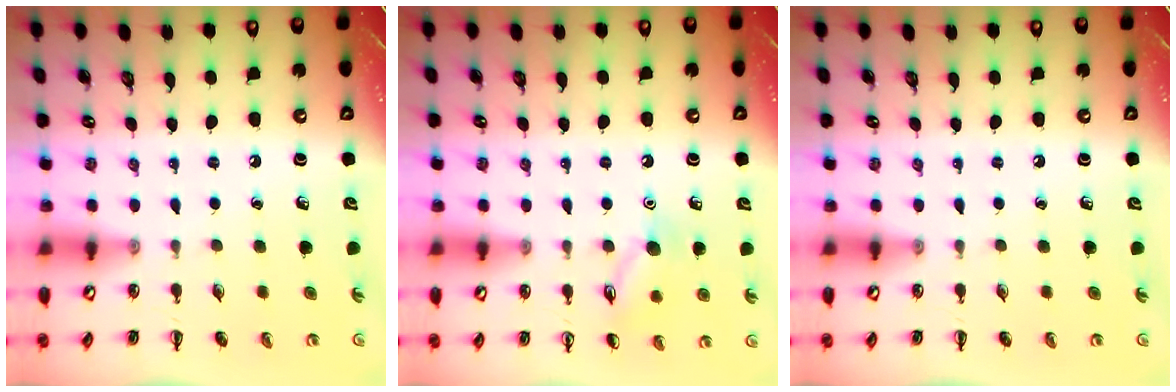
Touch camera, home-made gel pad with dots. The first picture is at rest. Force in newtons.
{"total": 9.1, "press": 9.1, "slide": 0.6}
{"total": 0.0}